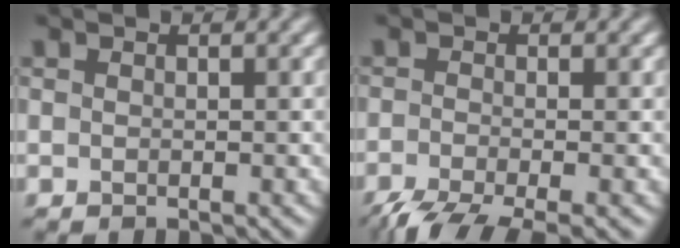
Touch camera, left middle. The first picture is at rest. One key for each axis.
{"total": 5.1, "fx": -3.7, "fy": 0.9, "fz": 3.4, "tx": -0.062, "ty": -0.011, "tz": -0.075}